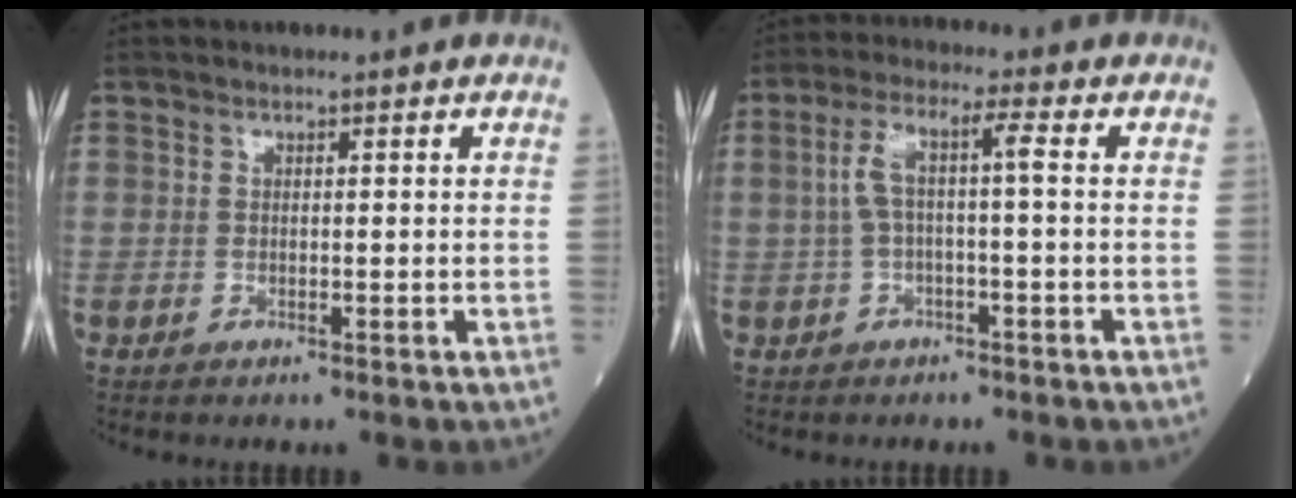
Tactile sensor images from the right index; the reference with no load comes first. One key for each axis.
{"total": 6.0, "fx": 0.4, "fy": 0.9, "fz": 5.9, "tx": -0.126, "ty": 0.028, "tz": 0.012}